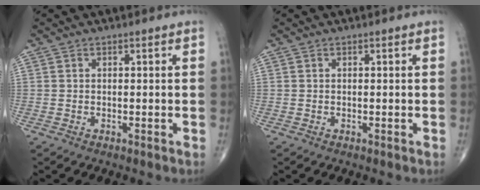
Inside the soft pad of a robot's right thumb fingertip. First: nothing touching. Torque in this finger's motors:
{"motor_torque": [0.00, 0.00, 0.00, 0.00, 0.00]}